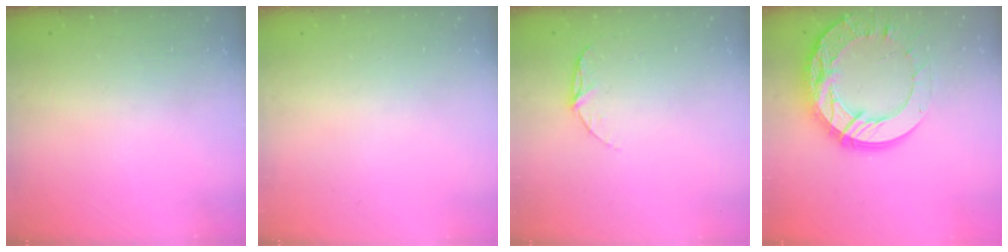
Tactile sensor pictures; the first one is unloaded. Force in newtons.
{"total": 0.0}
{"total": 5.6, "press": 5.6, "slide": 0.5}
{"total": 25.1, "press": 25.0, "slide": 2.3}